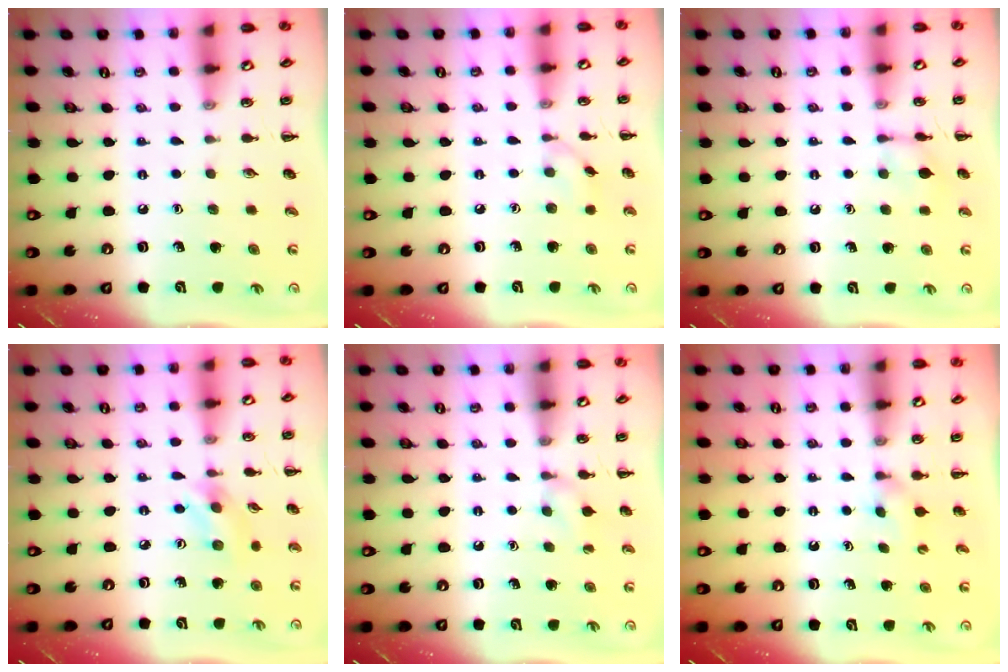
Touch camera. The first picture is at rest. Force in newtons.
{"total": 4.1, "press": 4.0, "slide": 0.8}
{"total": 6.4, "press": 6.4, "slide": 0.2}
{"total": 3.5, "press": 3.4, "slide": 0.6}
{"total": 7.3, "press": 7.1, "slide": 1.8}
{"total": 2.4, "press": 2.2, "slide": 1.0}